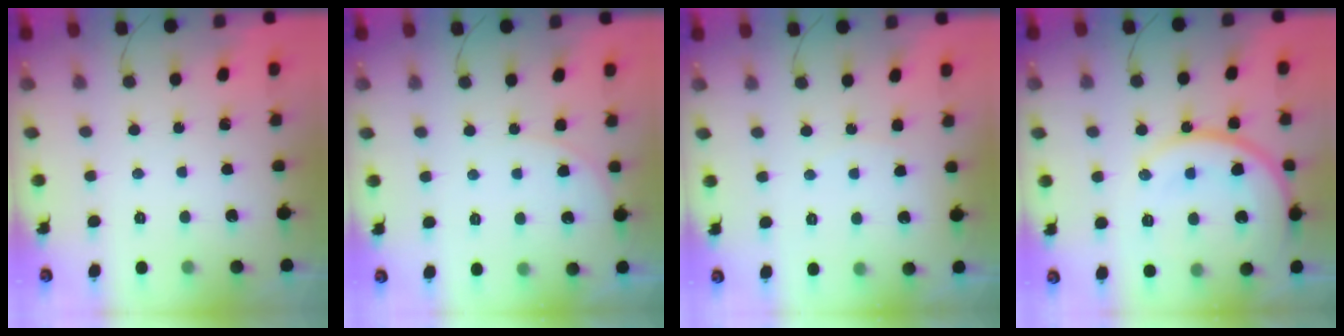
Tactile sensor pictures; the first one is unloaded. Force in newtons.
{"total": 5.2, "press": 5.2, "slide": 0.7}
{"total": 3.3, "press": 3.3, "slide": 0.3}
{"total": 17.0, "press": 17.0, "slide": 1.0}